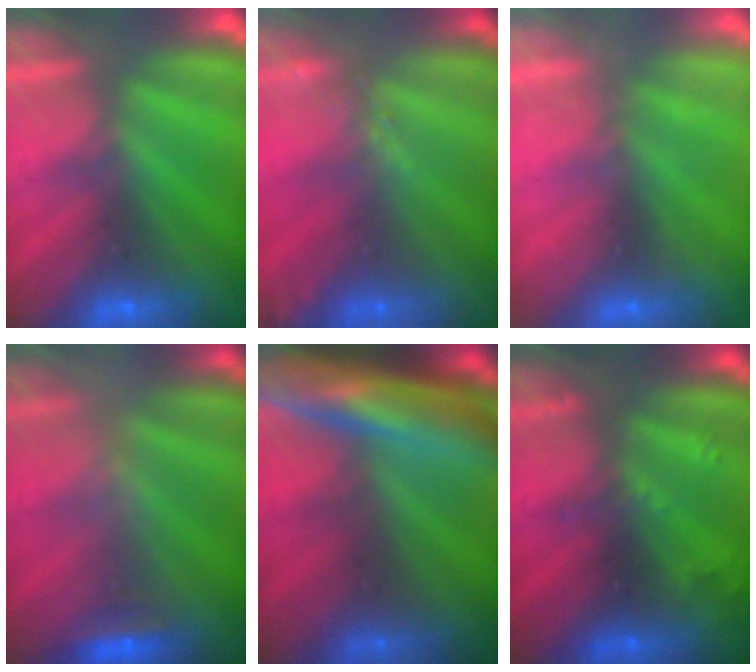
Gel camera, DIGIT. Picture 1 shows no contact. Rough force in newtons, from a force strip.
{"total": 1.6}
{"total": 2.0}
{"total": 2.4}
{"total": 7.1}
{"total": 2.4}